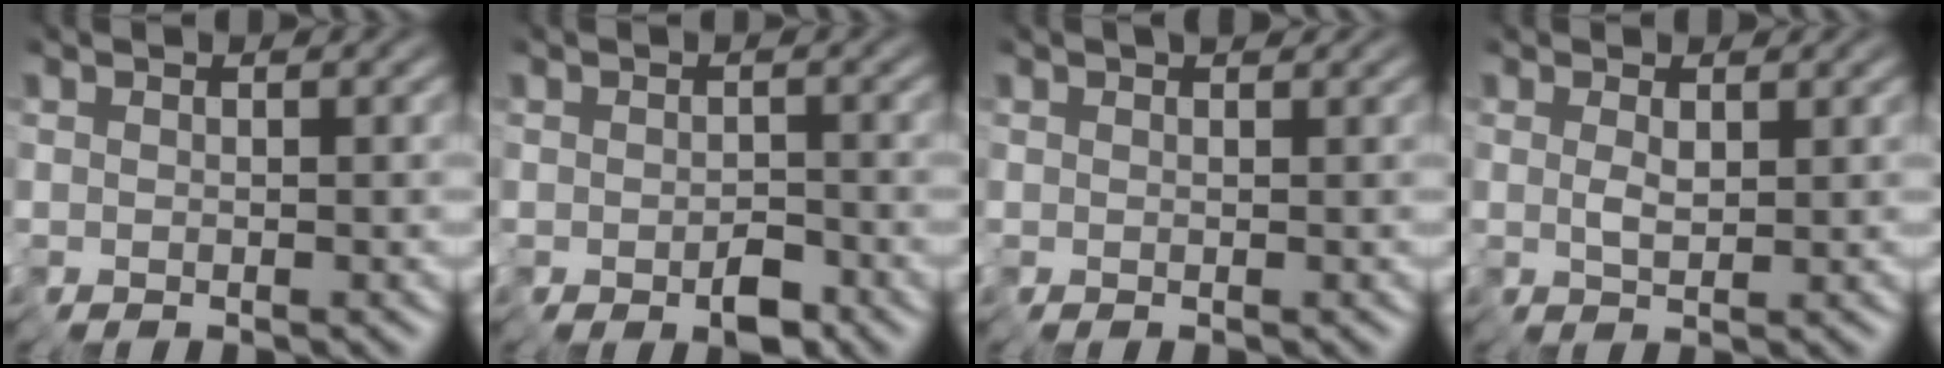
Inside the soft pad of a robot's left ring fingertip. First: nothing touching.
{"total": 2.3, "force": [-1.1, 1.2, 1.7], "torque": [-0.026, -0.003, -0.016]}
{"total": 0.7, "force": [0.3, 0.4, 0.5], "torque": [-0.010, 0.005, 0.002]}
{"total": 1.2, "force": [0.8, 0.3, 0.8], "torque": [-0.019, 0.006, 0.018]}